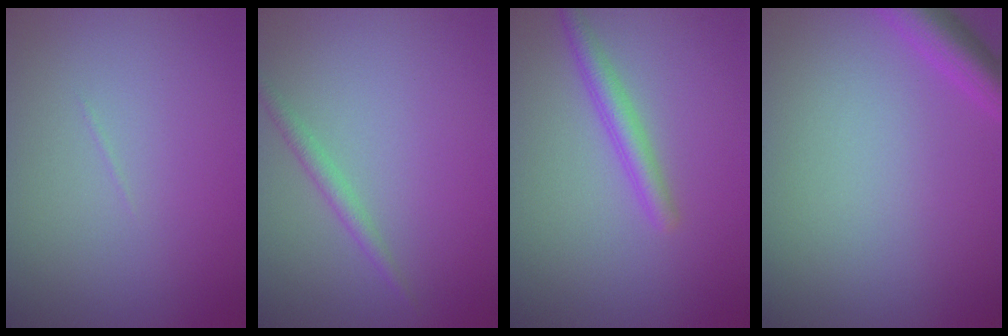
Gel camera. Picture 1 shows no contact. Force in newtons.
{"total": 1.4, "press": 1.4, "slide": 0.0}
{"total": 2.1, "press": 2.1, "slide": 0.1}
{"total": 3.3, "press": 3.3, "slide": 0.2}